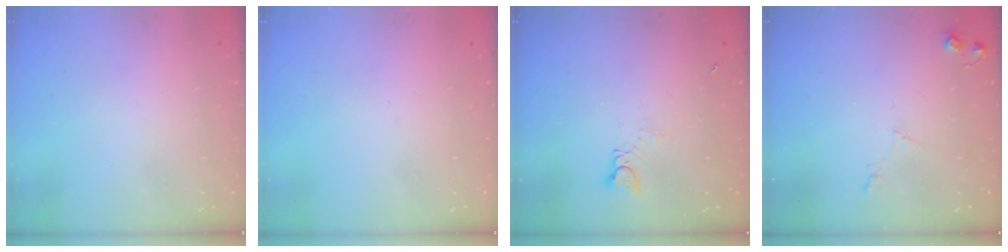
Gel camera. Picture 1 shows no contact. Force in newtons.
{"total": 0.0}
{"total": 1.4, "press": 1.4, "slide": 0.2}
{"total": 6.2, "press": 6.2, "slide": 0.9}